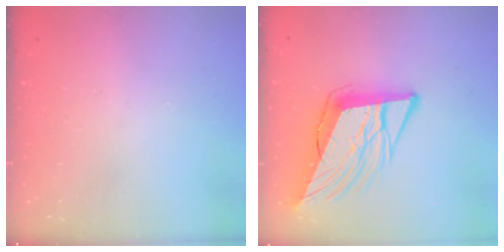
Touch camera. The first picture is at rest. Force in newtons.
{"total": 15.9, "press": 15.3, "slide": 4.3}